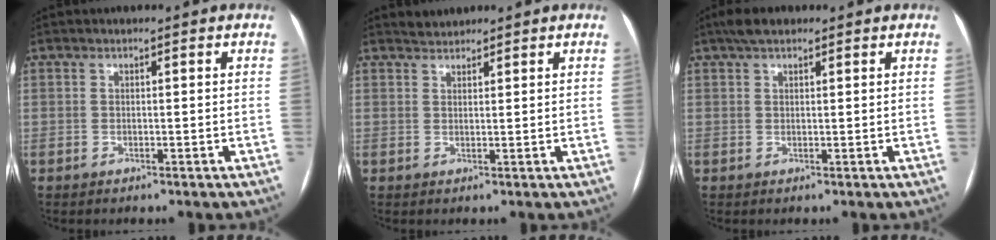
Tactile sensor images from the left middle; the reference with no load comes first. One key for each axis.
{"total": 1.5, "fx": 1.5, "fy": 0.4, "fz": -0.2, "tx": -0.001, "ty": 0.007, "tz": 0.028}
{"total": 3.3, "fx": 2.4, "fy": 1.3, "fz": 1.8, "tx": -0.038, "ty": 0.020, "tz": 0.042}